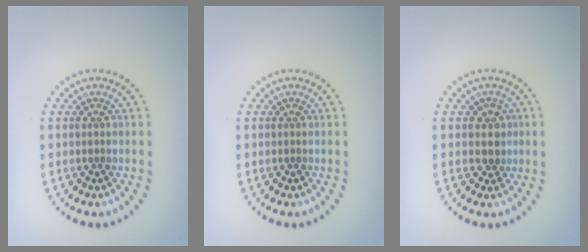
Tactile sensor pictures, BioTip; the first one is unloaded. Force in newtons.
{"total": 0.0}
{"total": 1.8, "press": 1.6, "slide": 1.0}